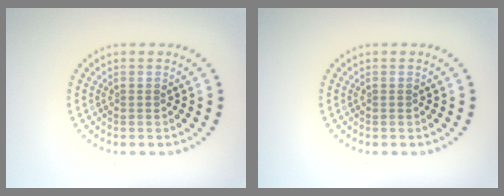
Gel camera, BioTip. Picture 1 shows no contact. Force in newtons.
{"total": 0.0}